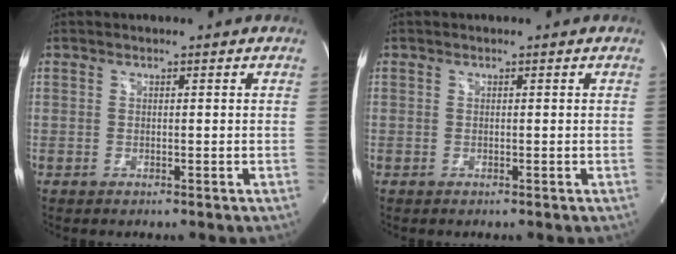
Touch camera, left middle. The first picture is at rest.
{"total": 0.0}